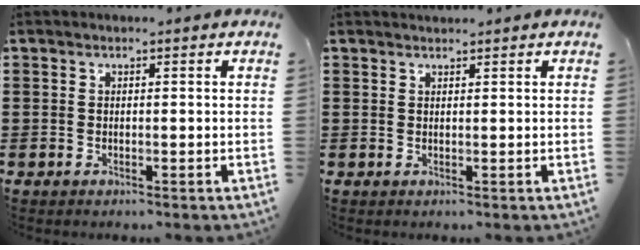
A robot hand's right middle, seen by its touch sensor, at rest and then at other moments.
{"total": 0.0}